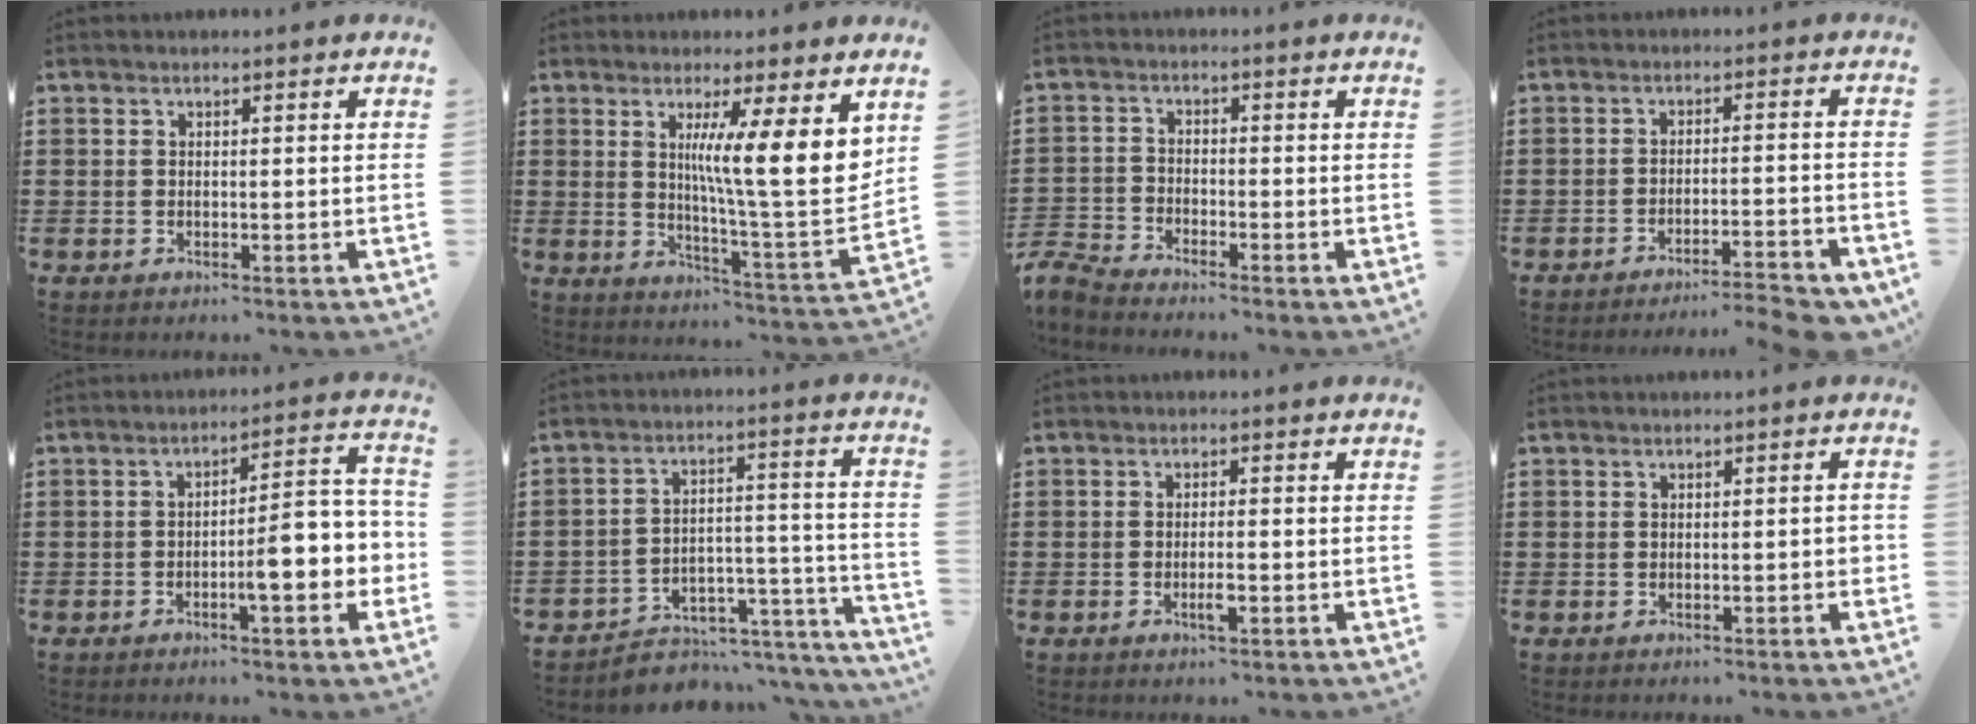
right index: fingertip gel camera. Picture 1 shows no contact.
{"total": 11.5, "force": [4.1, 1.2, 10.7], "torque": [-0.166, -0.031, 0.060]}
{"total": 3.4, "force": [-3.4, 0.4, 0.2], "torque": [-0.030, -0.004, -0.078]}
{"total": 4.3, "force": [-3.9, -0.3, 1.7], "torque": [-0.028, -0.010, -0.079]}
{"total": 8.2, "force": [-2.6, 1.9, 7.5], "torque": [-0.099, -0.015, -0.049]}
{"total": 4.5, "force": [-3.8, 2.2, 0.9], "torque": [-0.021, 0.008, -0.078]}
{"total": 2.3, "force": [-1.0, 0.4, 2.0], "torque": [-0.042, -0.003, -0.020]}
{"total": 0.9, "force": [-0.2, 0.3, 0.8], "torque": [-0.015, -0.001, -0.003]}